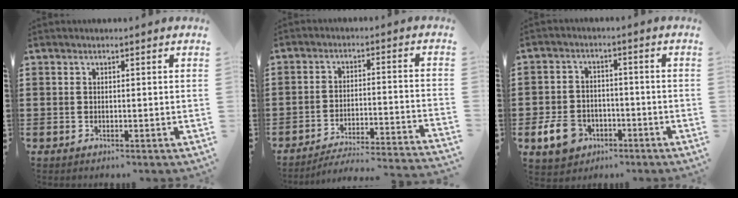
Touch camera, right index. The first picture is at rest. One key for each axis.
{"total": 3.9, "fx": -3.6, "fy": -0.2, "fz": 1.4, "tx": -0.040, "ty": -0.020, "tz": -0.079}
{"total": 6.4, "fx": -3.2, "fy": 4.5, "fz": 3.2, "tx": -0.085, "ty": 0.008, "tz": -0.065}